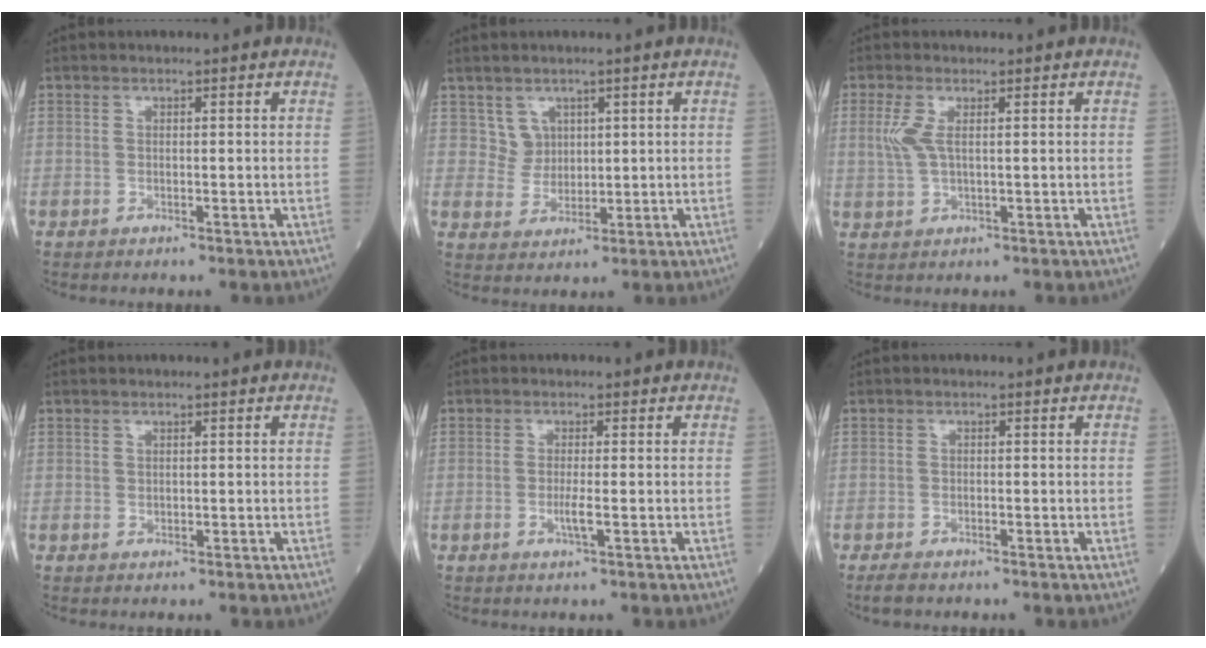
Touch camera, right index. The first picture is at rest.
{"total": 3.1, "force": [1.5, 2.7, 0.2], "torque": [-0.002, 0.002, 0.030]}
{"total": 3.2, "force": [0.8, 1.0, 2.9], "torque": [-0.080, 0.003, 0.019]}
{"total": 0.0}
{"total": 2.0, "force": [-0.5, -0.1, 1.9], "torque": [-0.041, -0.004, -0.011]}
{"total": 1.9, "force": [-1.6, 0.6, 0.9], "torque": [-0.024, -0.004, -0.027]}